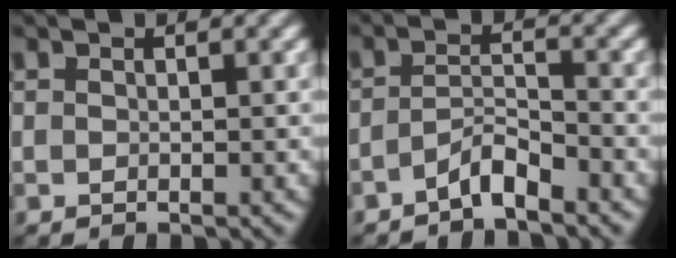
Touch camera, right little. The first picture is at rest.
{"total": 3.0, "force": [-2.6, 0.4, 1.4], "torque": [-0.015, -0.010, -0.042]}